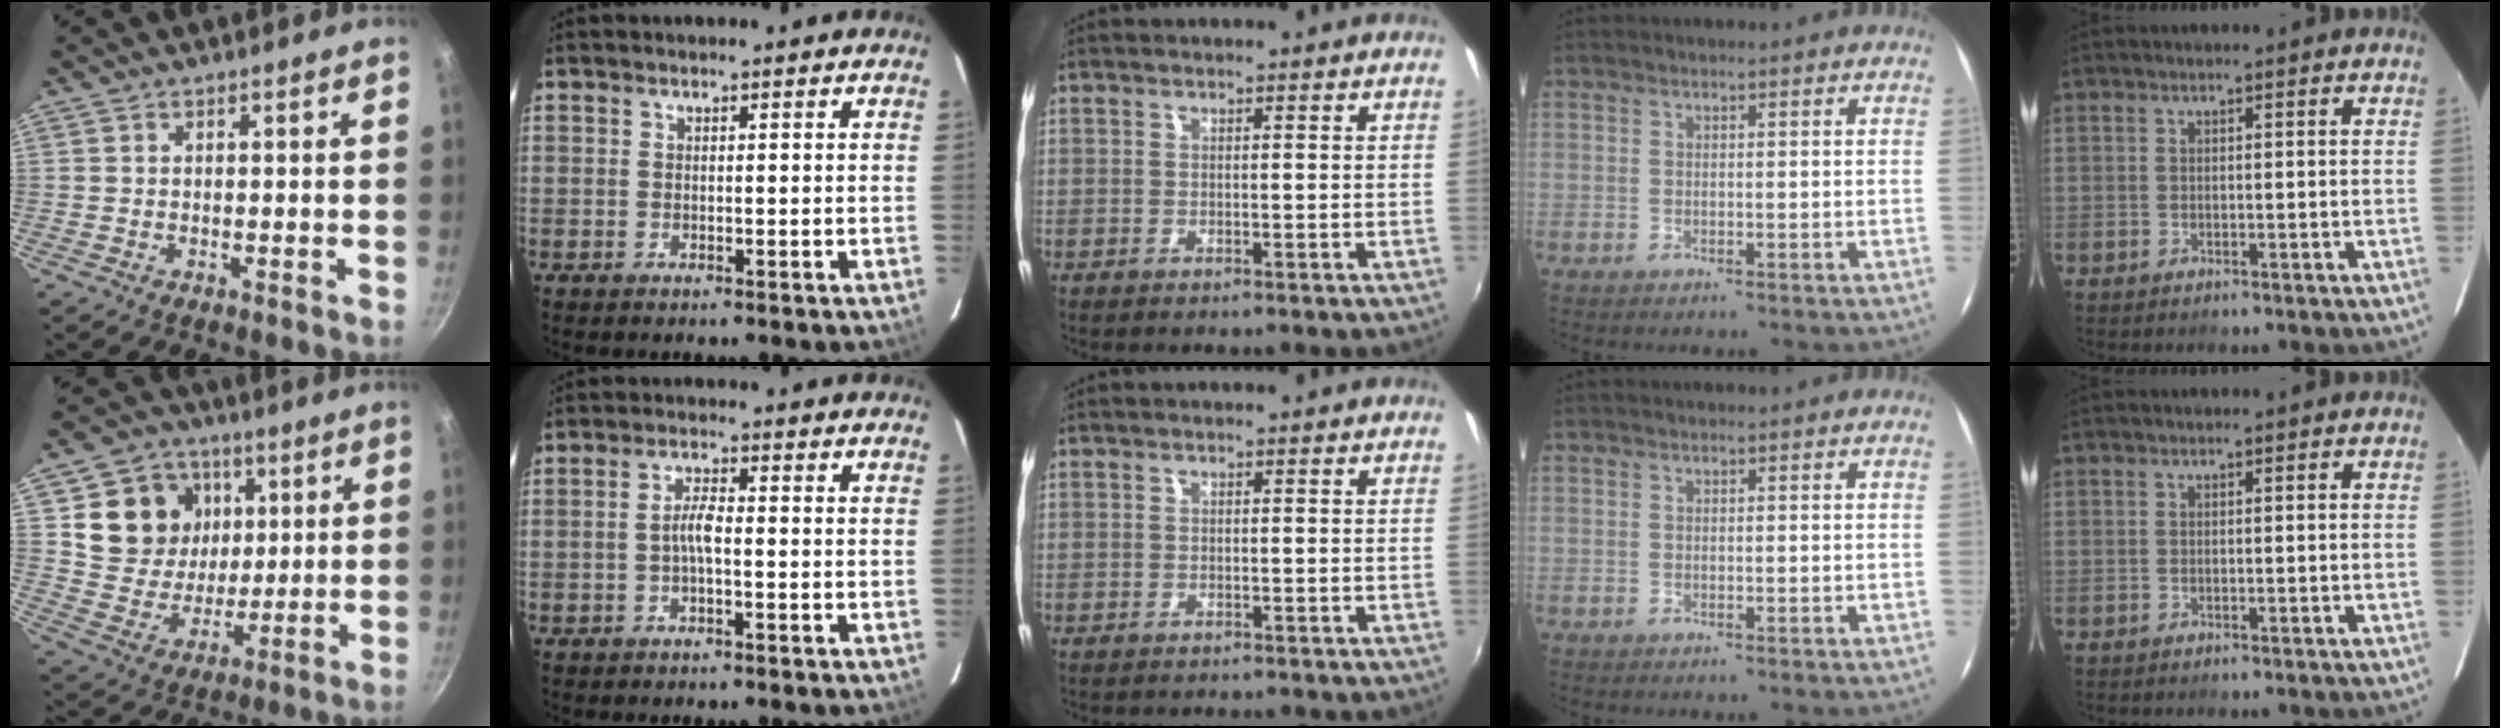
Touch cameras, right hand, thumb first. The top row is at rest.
{"thumb": {"total": 14.7, "force": [4.6, 12.6, 5.9], "torque": [-0.073, -0.016, 0.085]}, "index": {"total": 2.7, "force": [-0.9, 0.4, 2.6], "torque": [-0.053, 0.007, -0.018]}, "middle": {"total": 1.1, "force": [-1.0, 0.5, 0.0], "torque": [-0.006, -0.002, -0.017]}}